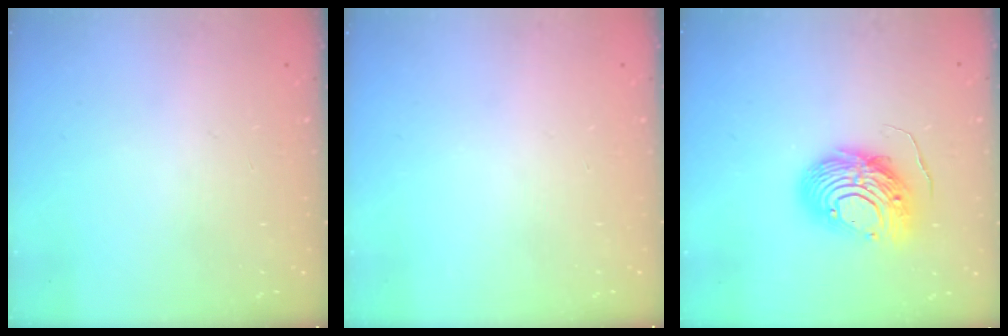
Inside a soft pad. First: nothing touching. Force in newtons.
{"total": 0.0}
{"total": 12.0, "press": 11.9, "slide": 1.3}